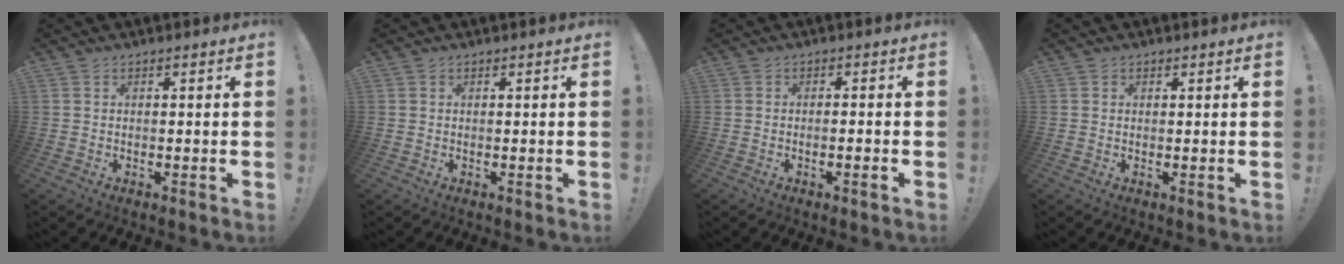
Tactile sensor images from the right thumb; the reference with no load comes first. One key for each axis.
{"total": 0.0}
{"total": 2.5, "fx": -1.2, "fy": -0.1, "fz": 2.2, "tx": -0.034, "ty": -0.001, "tz": -0.020}
{"total": 0.6, "fx": 0.4, "fy": 0.4, "fz": 0.1, "tx": -0.003, "ty": 0.002, "tz": 0.007}